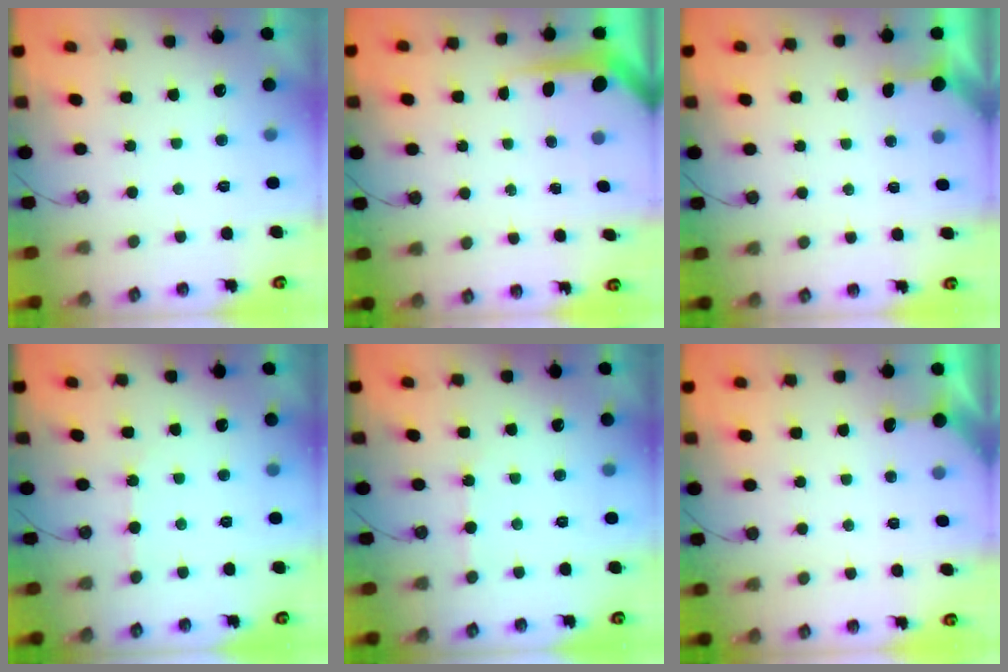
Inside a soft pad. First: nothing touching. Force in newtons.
{"total": 5.3, "press": 5.3, "slide": 0.4}
{"total": 2.3, "press": 2.3, "slide": 0.3}
{"total": 2.6, "press": 2.6, "slide": 0.4}
{"total": 2.8, "press": 2.8, "slide": 0.4}
{"total": 3.0, "press": 2.9, "slide": 0.4}